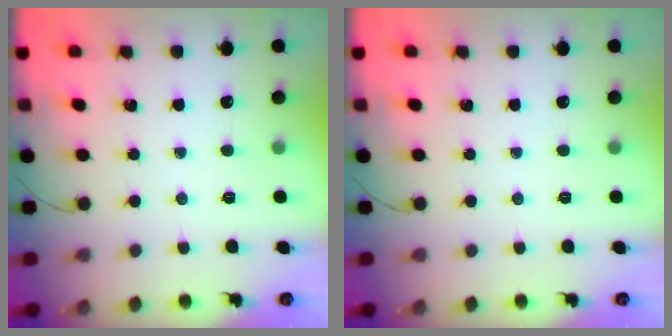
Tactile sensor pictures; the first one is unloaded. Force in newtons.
{"total": 0.0}